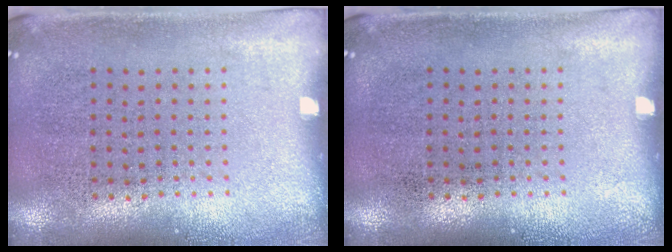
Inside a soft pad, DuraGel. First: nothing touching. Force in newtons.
{"total": 0.0}